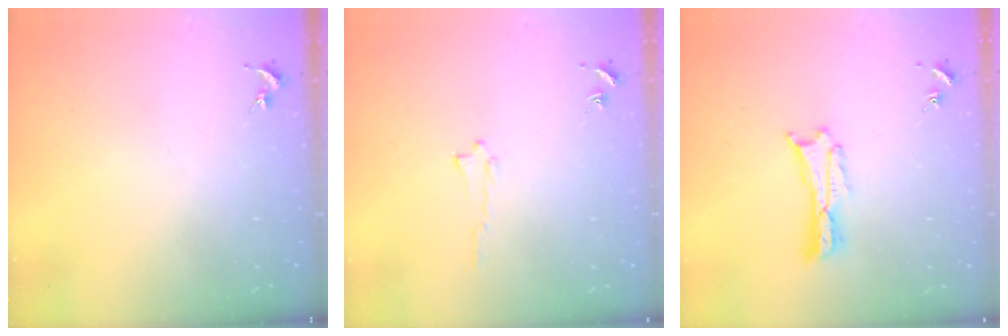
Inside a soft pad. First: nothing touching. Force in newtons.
{"total": 0.6, "press": 0.6, "slide": 0.1}
{"total": 1.2, "press": 1.1, "slide": 0.2}